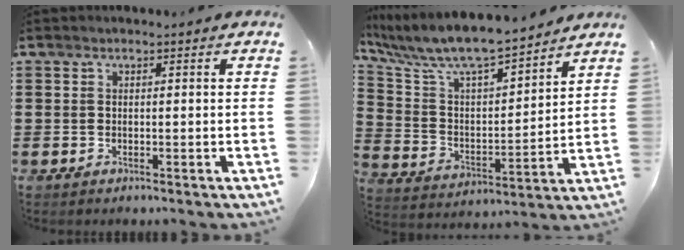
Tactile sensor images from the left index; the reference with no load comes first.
{"total": 7.8, "force": [7.0, 1.1, 3.4], "torque": [-0.099, -0.053, 0.115]}